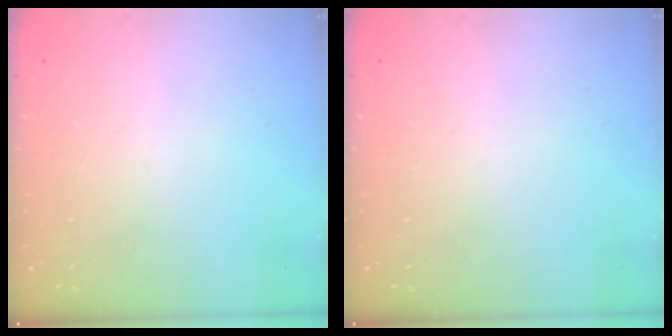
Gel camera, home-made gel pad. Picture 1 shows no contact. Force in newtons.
{"total": 0.0}